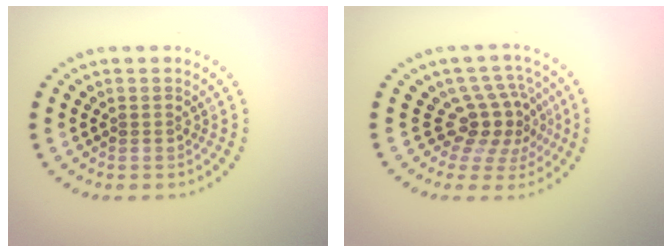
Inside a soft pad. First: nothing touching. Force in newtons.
{"total": 4.0, "press": 2.8, "slide": 2.7}